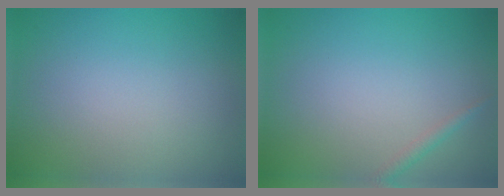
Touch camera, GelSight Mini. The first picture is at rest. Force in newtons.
{"total": 1.0, "press": 1.0, "slide": 0.0}